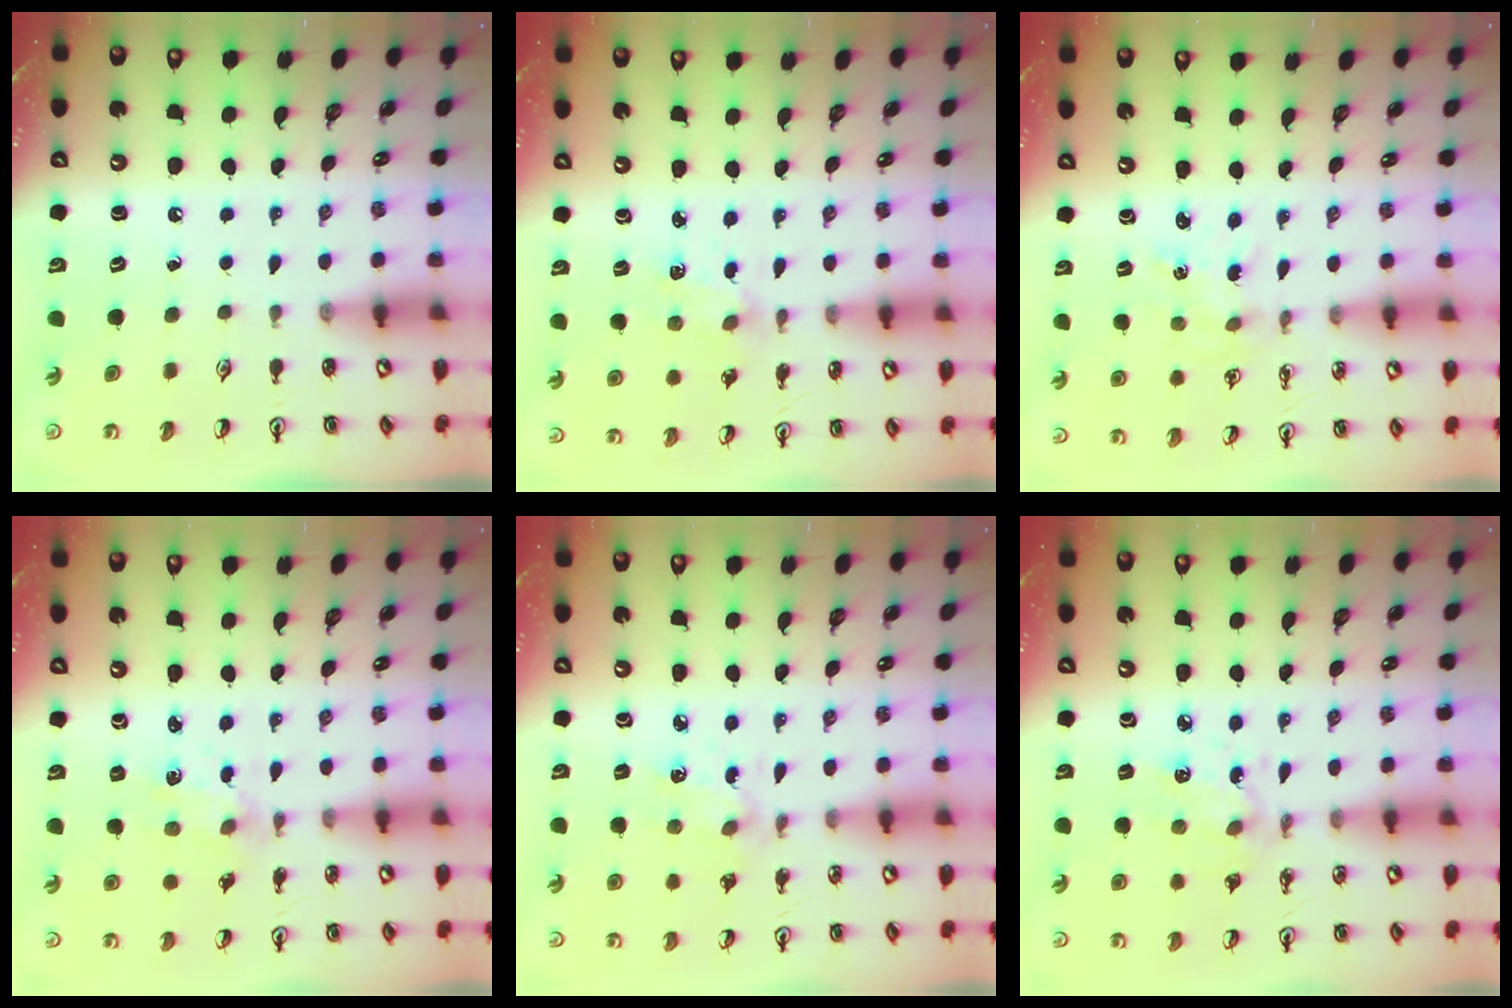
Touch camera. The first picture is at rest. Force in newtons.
{"total": 1.5, "press": 1.4, "slide": 0.5}
{"total": 0.7, "press": 0.7, "slide": 0.1}
{"total": 1.3, "press": 1.3, "slide": 0.3}
{"total": 3.0, "press": 2.9, "slide": 0.7}
{"total": 4.2, "press": 3.9, "slide": 1.5}